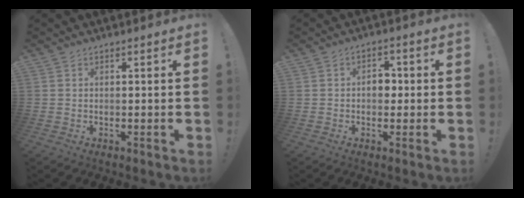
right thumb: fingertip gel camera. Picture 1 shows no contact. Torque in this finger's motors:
{"motor_torque": [0.58, 0.81, 0.30, -0.33, 0.00]}